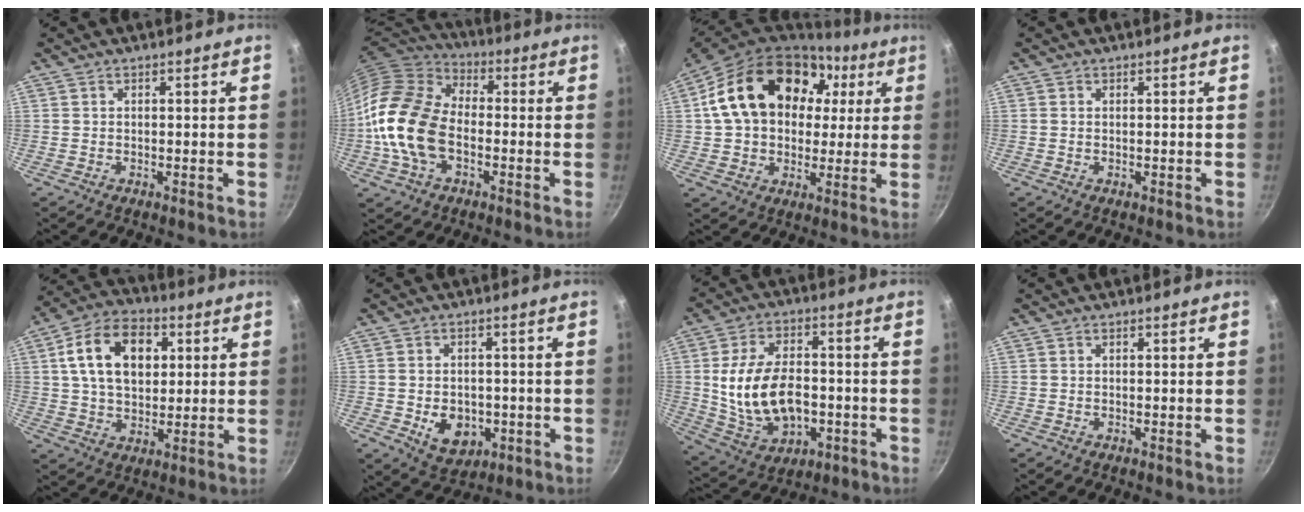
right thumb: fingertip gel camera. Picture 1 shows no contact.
{"total": 18.2, "force": [-3.1, 12.1, 13.2], "torque": [-0.238, 0.030, -0.074]}
{"total": 22.9, "force": [5.9, 16.5, 14.7], "torque": [-0.238, 0.028, 0.100]}
{"total": 0.0}
{"total": 15.4, "force": [3.9, 10.4, 10.7], "torque": [-0.157, 0.009, 0.056]}
{"total": 8.5, "force": [-2.1, 6.3, 5.3], "torque": [-0.055, 0.003, -0.019]}
{"total": 17.1, "force": [-2.1, 10.8, 13.1], "torque": [-0.222, 0.019, -0.015]}
{"total": 0.0}